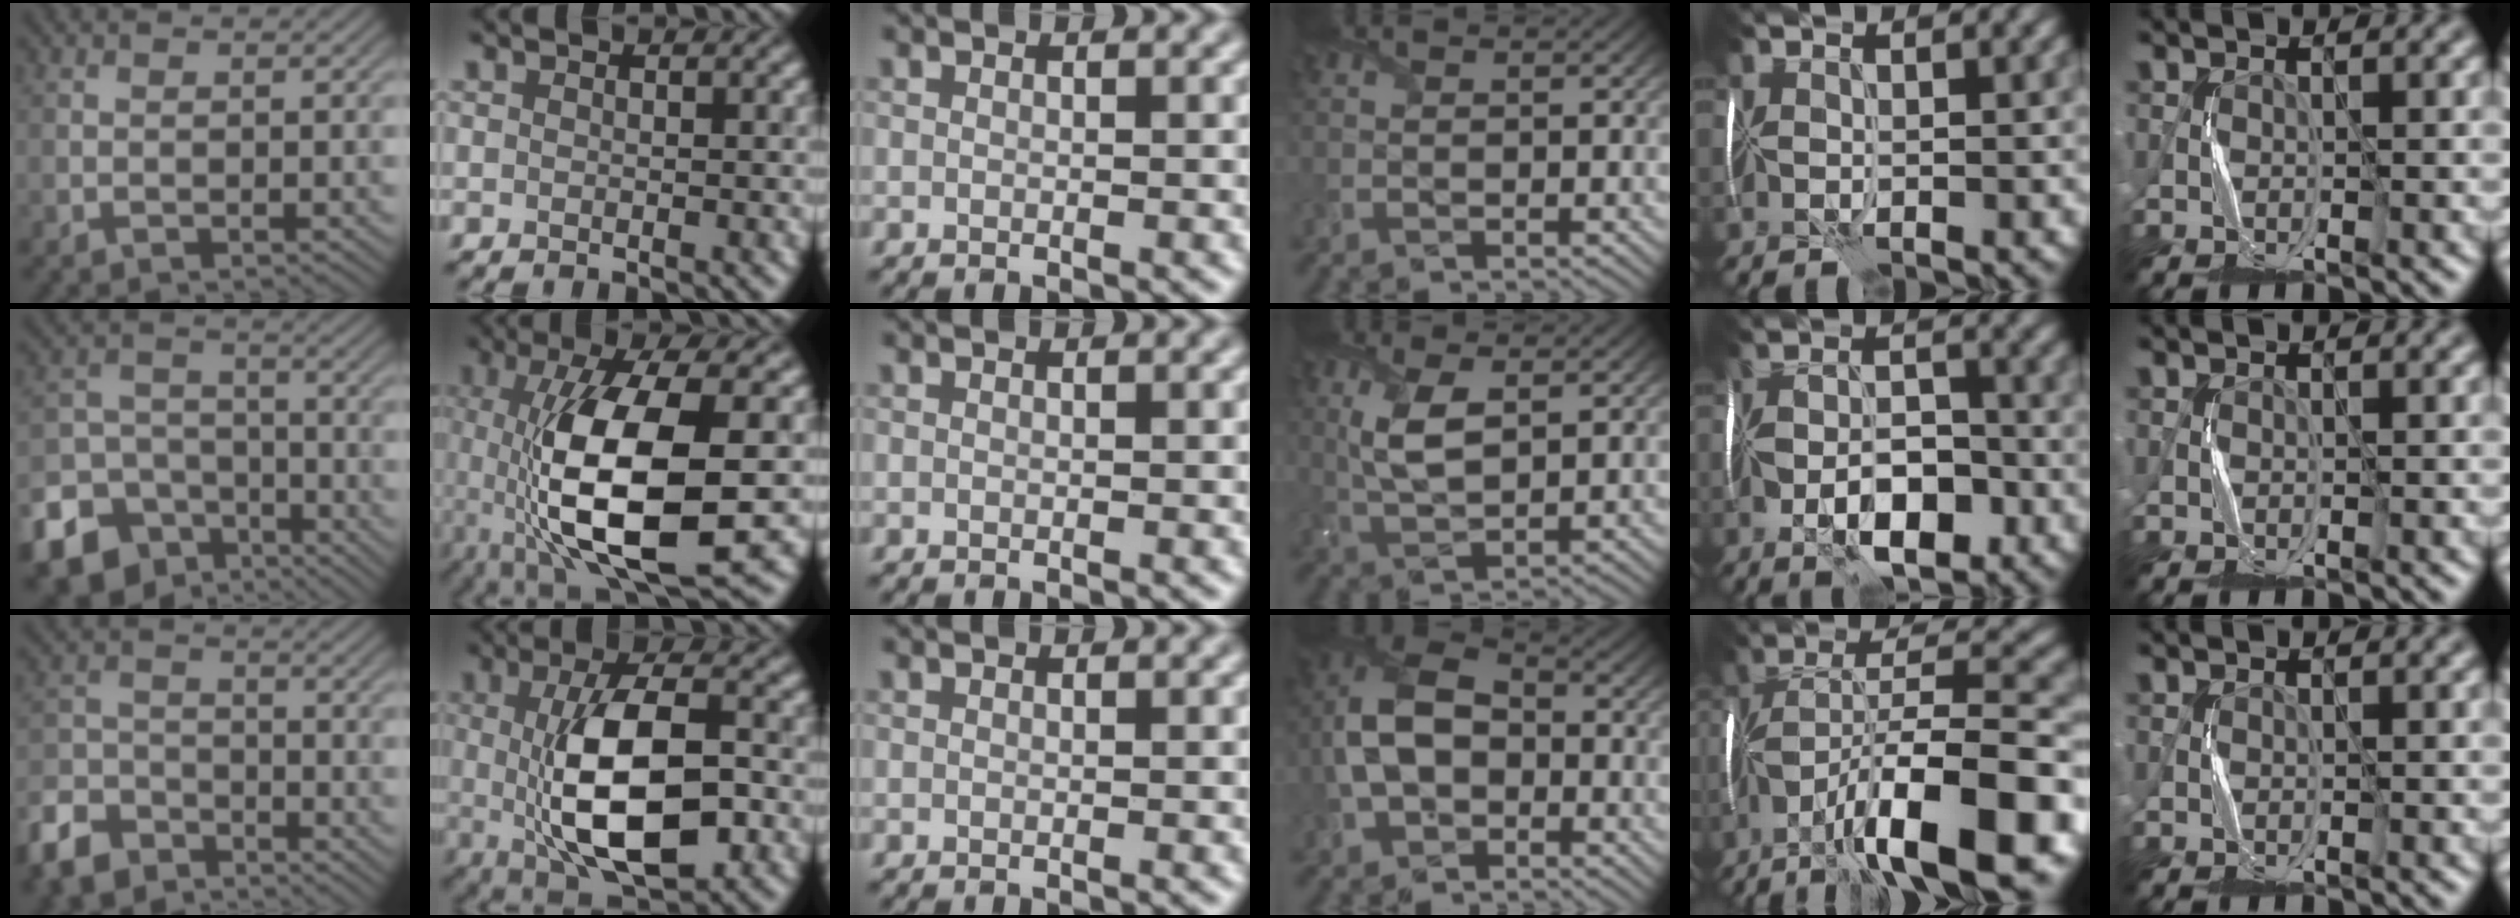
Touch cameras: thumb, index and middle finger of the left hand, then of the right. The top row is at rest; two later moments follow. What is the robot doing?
{"motion": "fold", "object": "plastic wrap"}